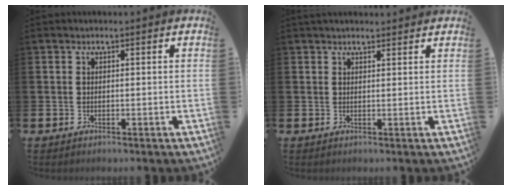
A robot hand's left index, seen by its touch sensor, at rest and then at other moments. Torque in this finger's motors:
{"motor_torque": [0.22, -0.46, 0.65, 0.14]}